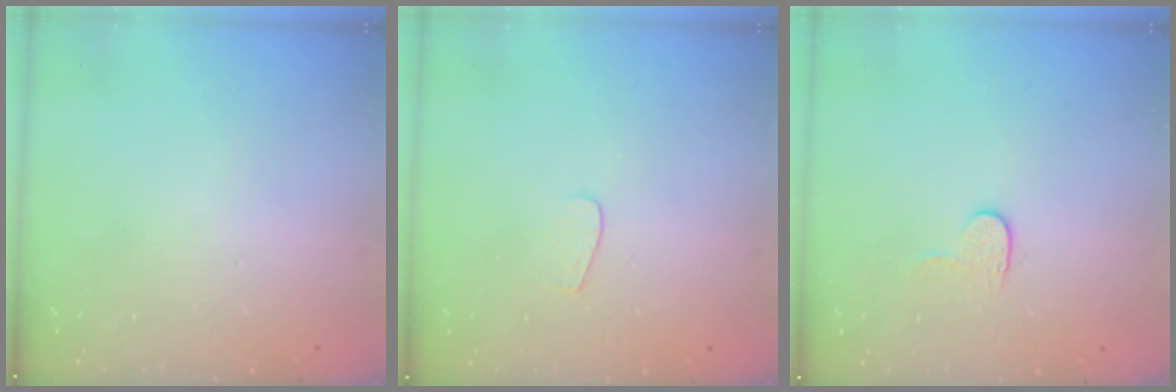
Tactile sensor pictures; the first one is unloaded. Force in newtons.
{"total": 3.4, "press": 3.4, "slide": 0.3}
{"total": 3.8, "press": 3.8, "slide": 0.3}